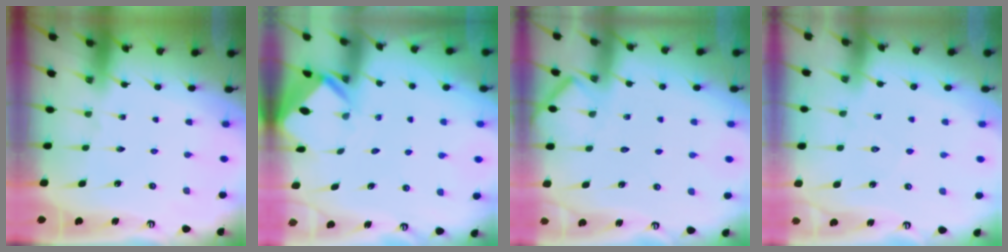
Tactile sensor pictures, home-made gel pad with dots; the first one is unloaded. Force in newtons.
{"total": 2.8, "press": 2.8, "slide": 0.2}
{"total": 4.6, "press": 4.6, "slide": 0.6}
{"total": 4.2, "press": 4.2, "slide": 0.5}